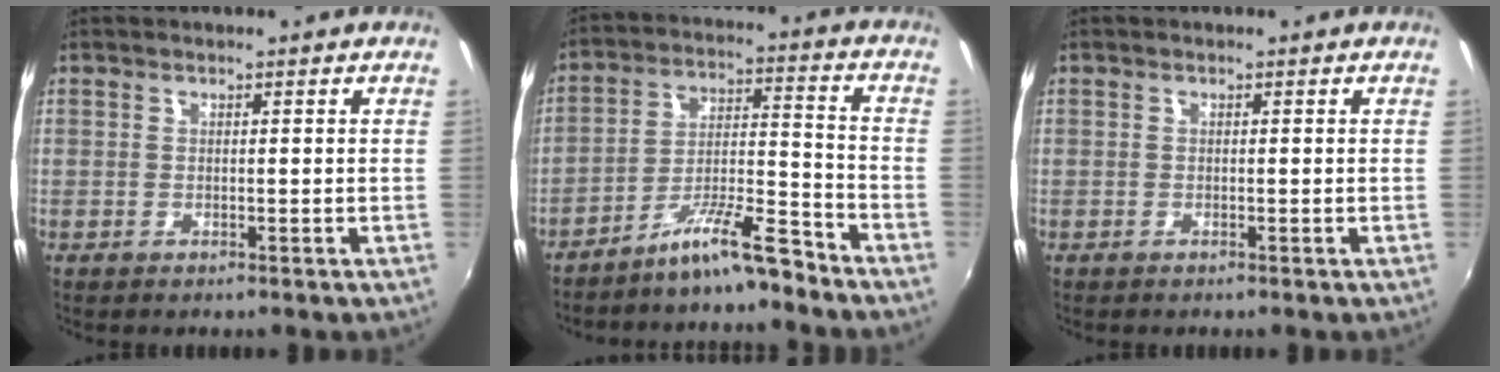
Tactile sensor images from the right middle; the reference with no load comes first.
{"total": 9.2, "force": [-7.7, 0.6, 4.9], "torque": [-0.095, 0.016, -0.137]}
{"total": 0.0}